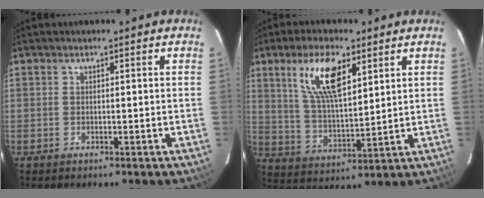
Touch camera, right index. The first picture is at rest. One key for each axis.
{"total": 12.2, "fx": 6.0, "fy": 4.5, "fz": 9.5, "tx": -0.181, "ty": 0.010, "tz": 0.122}